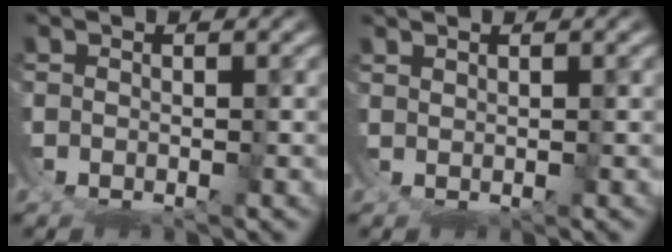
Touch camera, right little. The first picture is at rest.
{"total": 1.5, "force": [1.0, -1.0, 0.0], "torque": [0.012, 0.004, 0.024]}